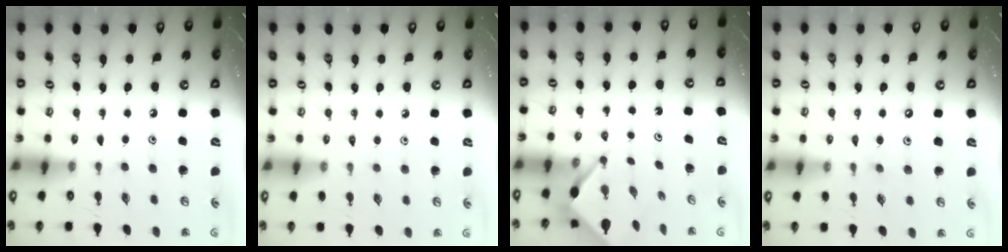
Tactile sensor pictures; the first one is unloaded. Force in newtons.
{"total": 0.6, "press": 0.6, "slide": 0.3}
{"total": 3.0, "press": 3.0, "slide": 0.2}
{"total": 2.8, "press": 2.8, "slide": 0.4}